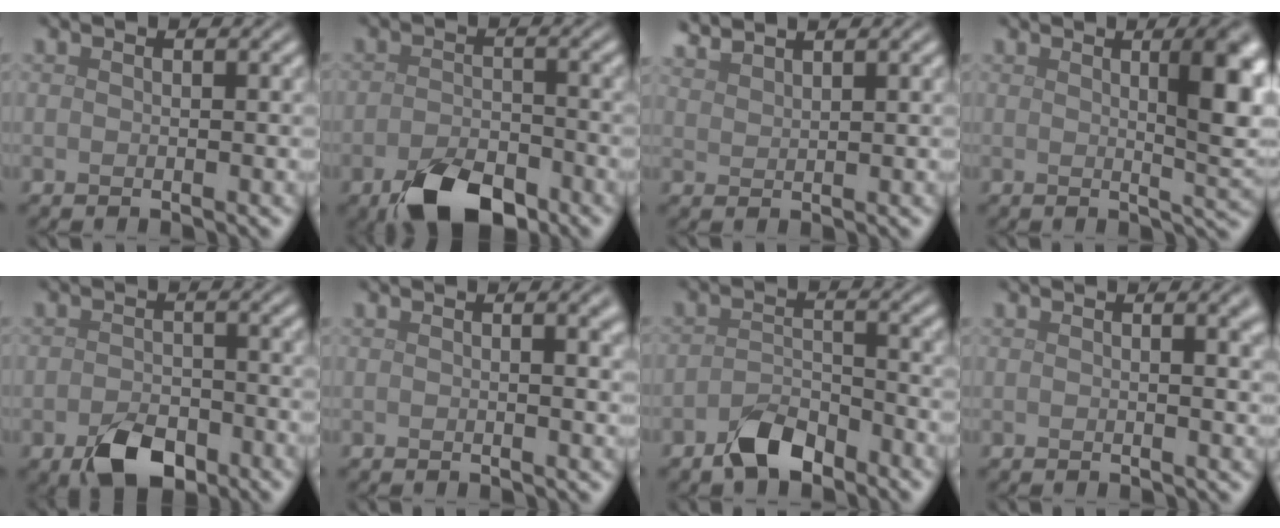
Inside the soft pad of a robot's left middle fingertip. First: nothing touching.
{"total": 6.7, "force": [-4.1, 3.3, 4.1], "torque": [-0.071, -0.011, -0.073]}
{"total": 2.3, "force": [2.2, 0.3, 0.7], "torque": [-0.007, 0.008, 0.039]}
{"total": 6.4, "force": [1.6, 1.7, 6.0], "torque": [-0.060, 0.001, 0.026]}
{"total": 4.8, "force": [-2.6, 2.8, 2.9], "torque": [-0.052, -0.008, -0.048]}
{"total": 2.5, "force": [0.8, 0.9, 2.2], "torque": [-0.017, 0.005, 0.010]}
{"total": 3.8, "force": [-2.7, 1.8, 1.9], "torque": [-0.034, 0.004, -0.054]}
{"total": 2.9, "force": [1.0, 1.1, 2.5], "torque": [-0.017, 0.006, 0.014]}